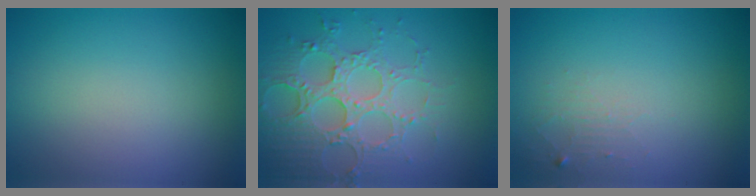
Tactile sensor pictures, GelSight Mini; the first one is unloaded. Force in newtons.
{"total": 4.7, "press": 4.6, "slide": 1.0}
{"total": 1.3, "press": 1.3, "slide": 0.2}